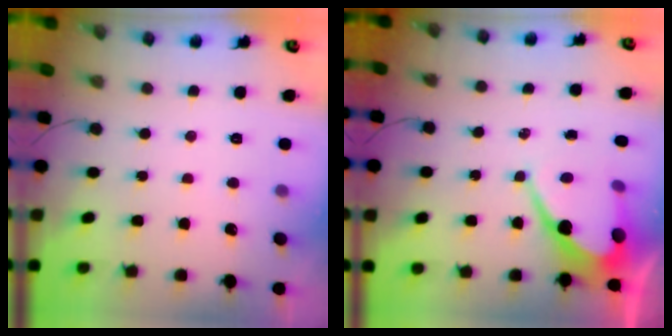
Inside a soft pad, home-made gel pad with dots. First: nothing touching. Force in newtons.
{"total": 10.3, "press": 10.3, "slide": 0.7}